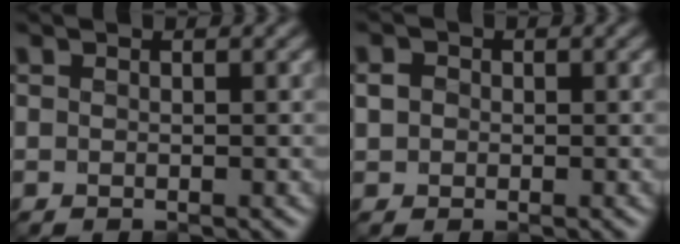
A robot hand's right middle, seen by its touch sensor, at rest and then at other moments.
{"total": 1.2, "force": [0.1, 1.1, 0.5], "torque": [-0.006, 0.000, -0.002]}